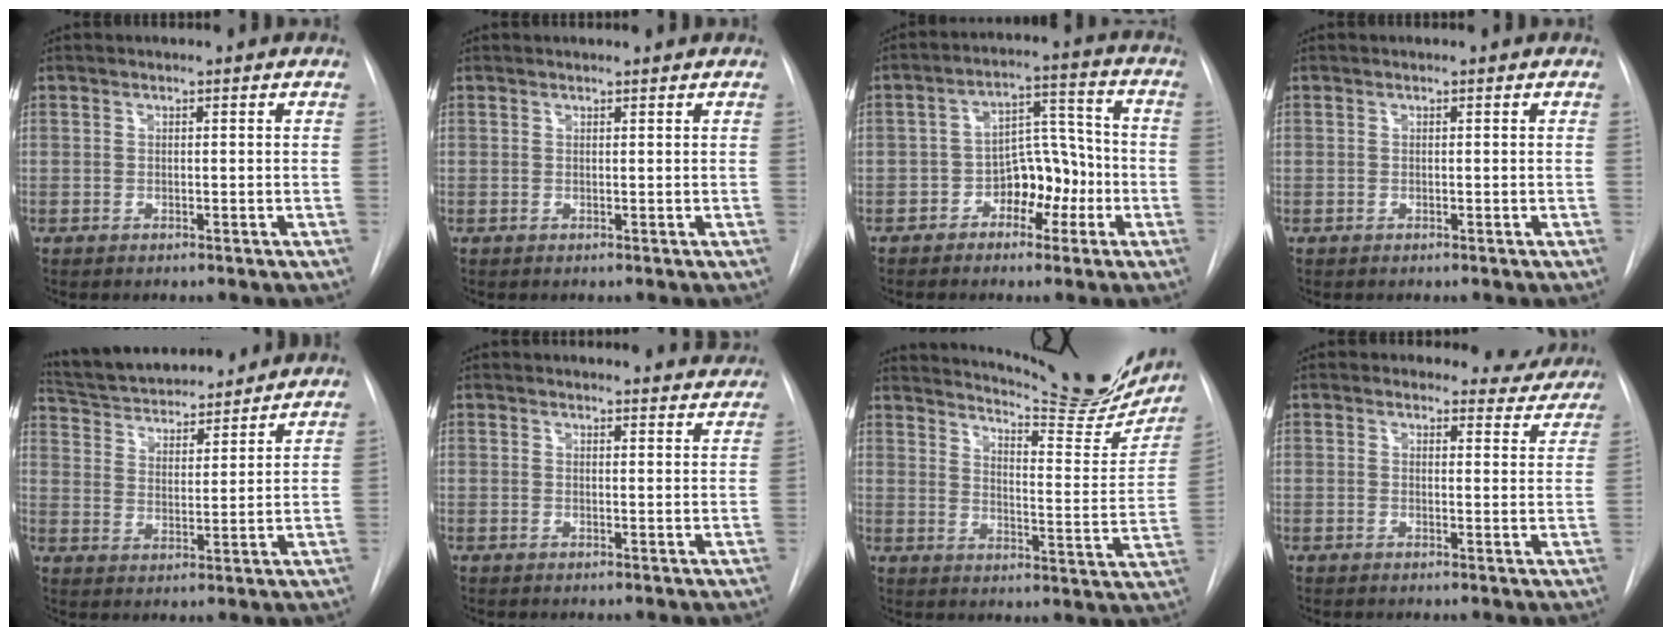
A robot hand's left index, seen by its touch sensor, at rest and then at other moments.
{"total": 1.7, "force": [1.7, 0.1, 0.3], "torque": [-0.005, 0.012, 0.022]}
{"total": 7.6, "force": [-3.2, 4.6, 5.1], "torque": [-0.076, 0.029, -0.052]}
{"total": 0.0}
{"total": 17.5, "force": [16.0, 3.7, 5.9], "torque": [-0.101, 0.017, 0.251]}
{"total": 13.0, "force": [12.6, 2.6, 2.2], "torque": [-0.006, -0.002, 0.131]}
{"total": 21.5, "force": [19.5, 2.8, 8.6], "torque": [-0.124, -0.074, 0.240]}
{"total": 5.8, "force": [5.3, 2.1, -0.7], "torque": [0.032, -0.025, 0.036]}